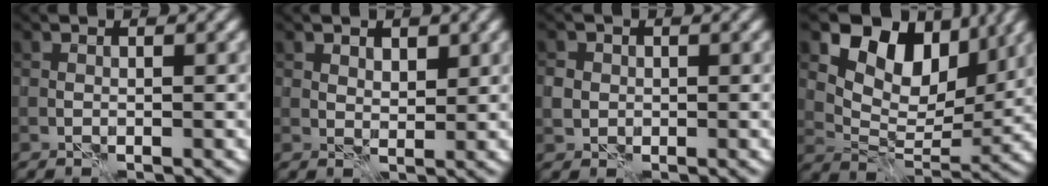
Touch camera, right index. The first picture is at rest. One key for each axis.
{"total": 1.8, "fx": 1.3, "fy": 1.0, "fz": 0.8, "tx": -0.011, "ty": -0.003, "tz": 0.022}
{"total": 1.8, "fx": 0.1, "fy": 1.8, "fz": 0.5, "tx": -0.012, "ty": -0.001, "tz": 0.002}
{"total": 8.7, "fx": 4.7, "fy": 5.3, "fz": 5.1, "tx": -0.077, "ty": -0.010, "tz": 0.079}